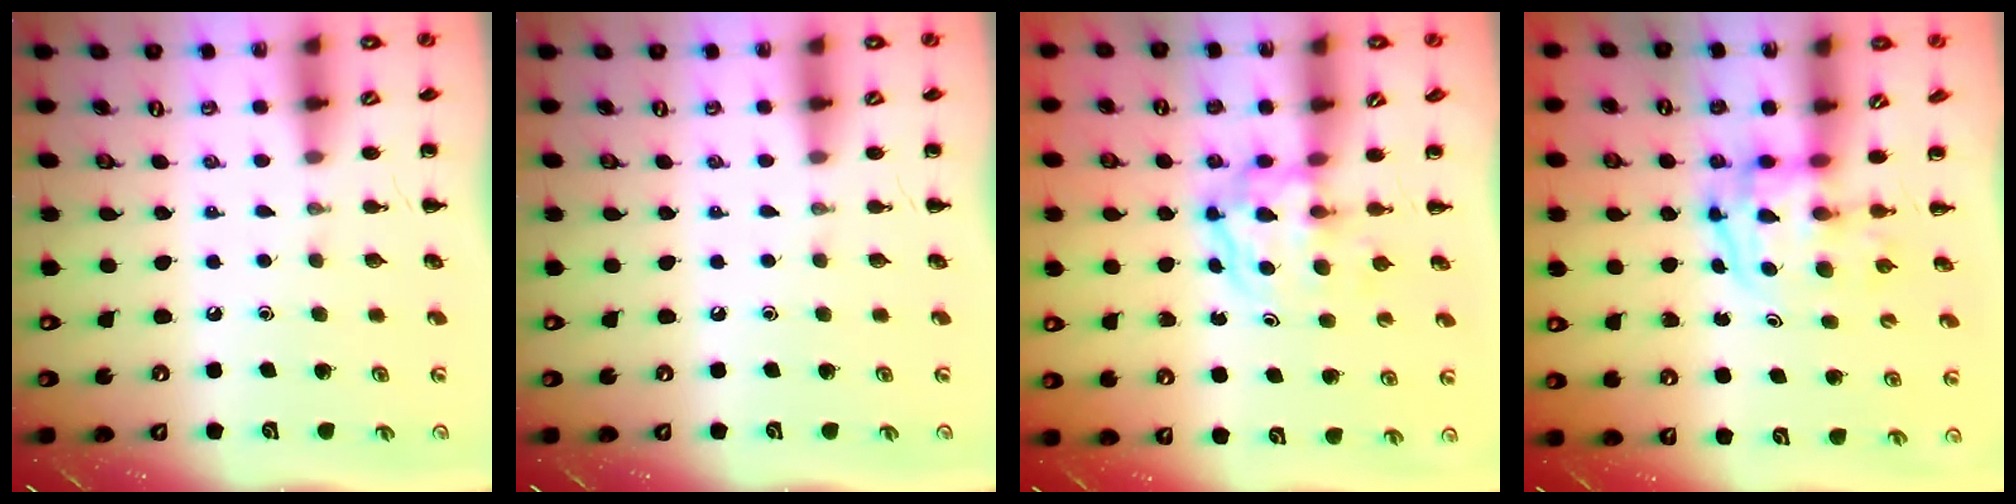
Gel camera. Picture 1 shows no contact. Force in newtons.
{"total": 0.0}
{"total": 4.0, "press": 4.0, "slide": 0.5}
{"total": 3.8, "press": 3.8, "slide": 0.6}